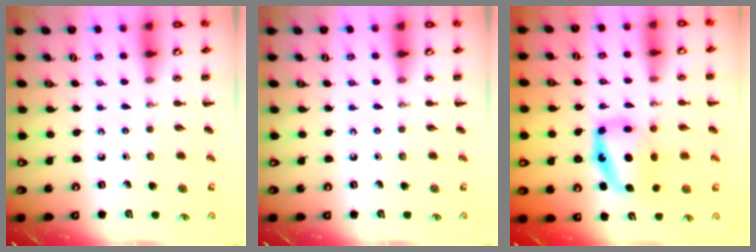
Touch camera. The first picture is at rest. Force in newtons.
{"total": 0.0}
{"total": 9.5, "press": 9.2, "slide": 2.3}